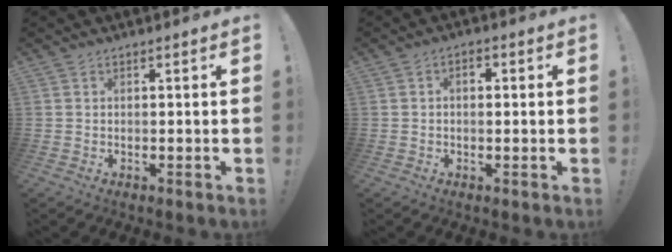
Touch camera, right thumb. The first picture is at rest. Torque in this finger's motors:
{"motor_torque": [0.10, -0.11, 0.11, 0.12, -0.04]}